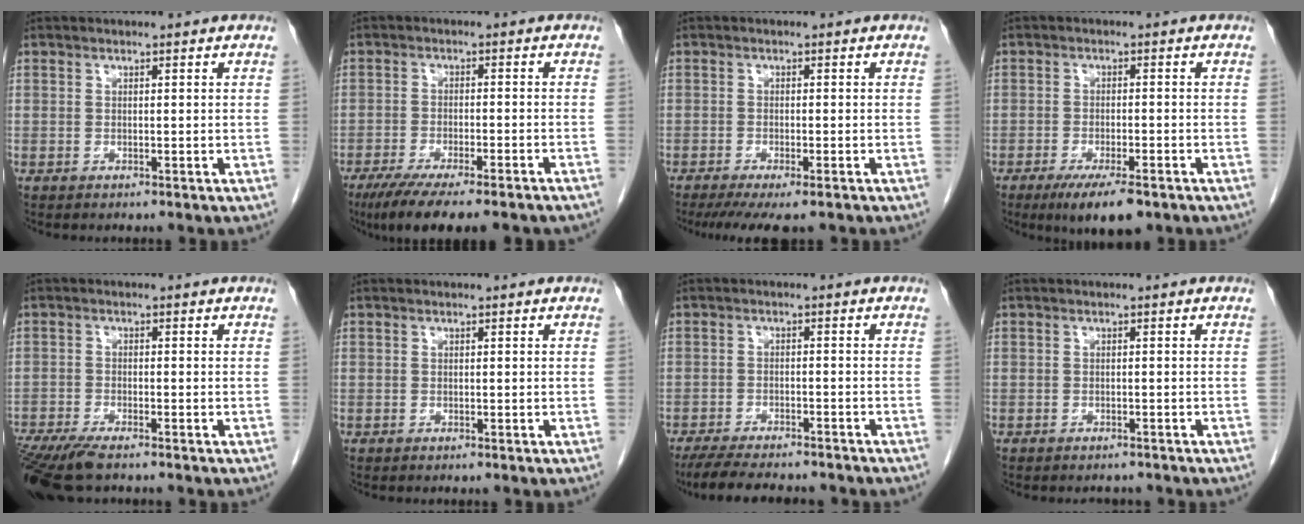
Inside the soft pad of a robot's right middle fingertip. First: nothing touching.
{"total": 13.9, "force": [-11.0, 2.4, 8.1], "torque": [-0.109, -0.020, -0.160]}
{"total": 7.2, "force": [-5.5, 1.2, 4.5], "torque": [-0.063, -0.016, -0.085]}
{"total": 7.2, "force": [-4.7, 1.7, 5.2], "torque": [-0.081, -0.012, -0.071]}
{"total": 8.6, "force": [-6.8, 1.5, 5.1], "torque": [-0.090, -0.020, -0.116]}
{"total": 0.0}
{"total": 10.4, "force": [-9.2, 1.4, 4.6], "torque": [-0.068, -0.015, -0.136]}
{"total": 1.5, "force": [-1.4, 0.5, 0.1], "torque": [-0.004, -0.001, -0.018]}